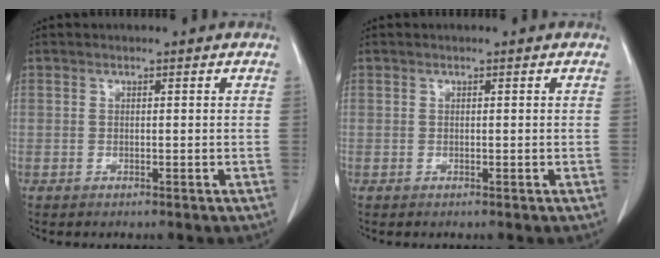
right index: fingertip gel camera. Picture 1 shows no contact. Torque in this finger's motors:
{"motor_torque": [0.01, -0.01, 0.00, 0.00]}